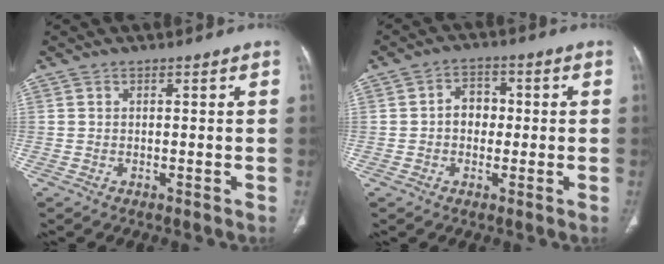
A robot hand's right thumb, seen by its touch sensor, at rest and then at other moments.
{"total": 4.9, "force": [-0.1, 4.0, 2.9], "torque": [-0.018, 0.013, -0.010]}